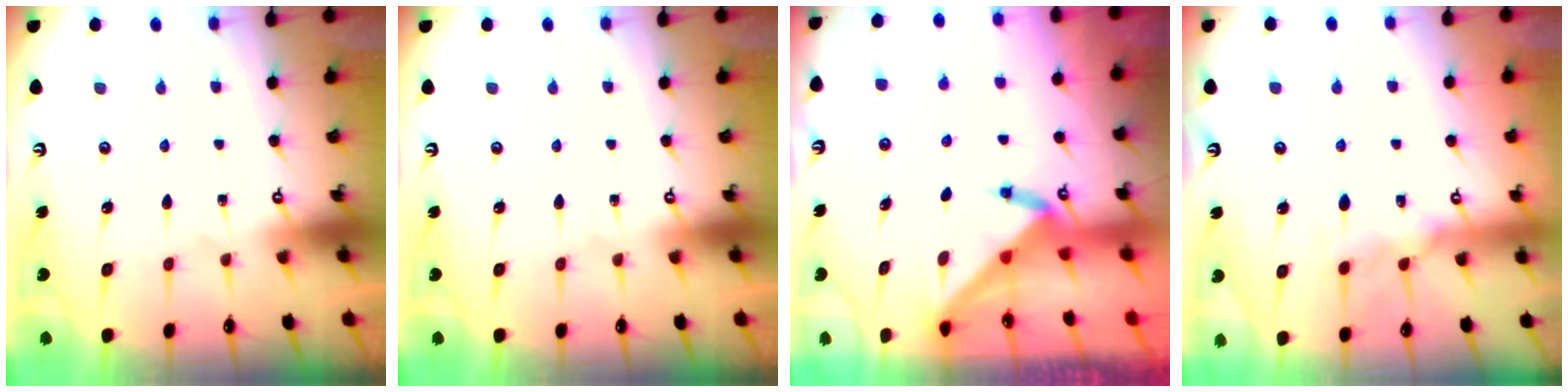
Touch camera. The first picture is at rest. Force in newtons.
{"total": 0.0}
{"total": 3.4, "press": 3.4, "slide": 0.3}
{"total": 10.8, "press": 10.8, "slide": 0.9}